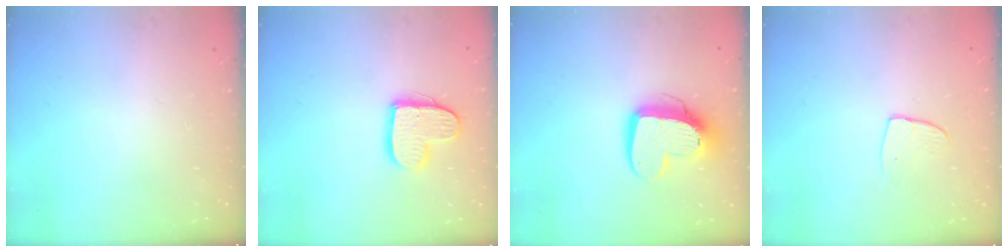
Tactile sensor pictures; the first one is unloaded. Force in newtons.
{"total": 13.4, "press": 13.3, "slide": 1.2}
{"total": 13.3, "press": 13.2, "slide": 1.2}
{"total": 4.3, "press": 4.3, "slide": 0.3}